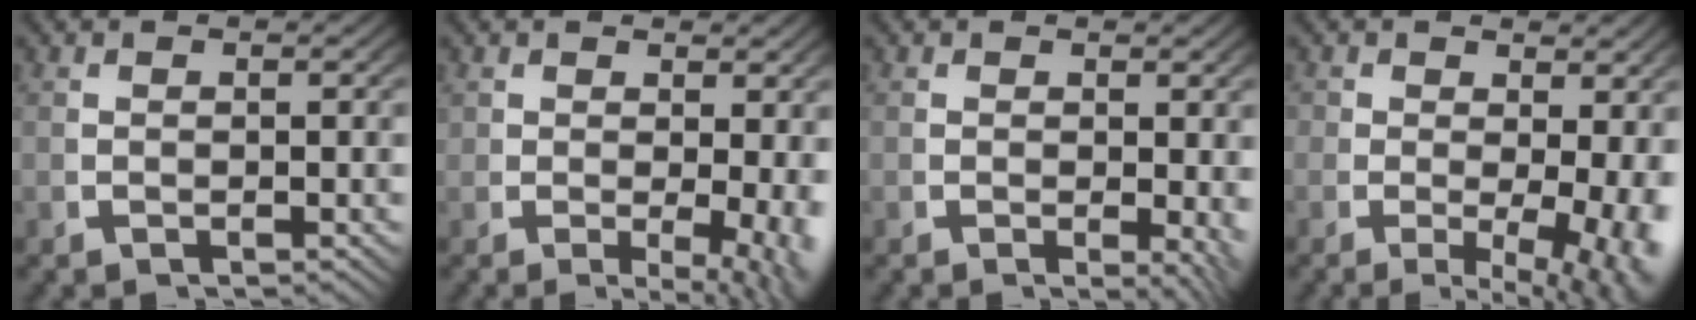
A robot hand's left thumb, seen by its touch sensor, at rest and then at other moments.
{"total": 4.3, "force": [-0.4, 2.2, 3.7], "torque": [-0.052, -0.028, 0.005]}
{"total": 2.3, "force": [0.0, 1.0, 2.1], "torque": [-0.024, -0.015, 0.005]}
{"total": 6.7, "force": [-1.2, 3.8, 5.3], "torque": [-0.069, -0.037, -0.008]}